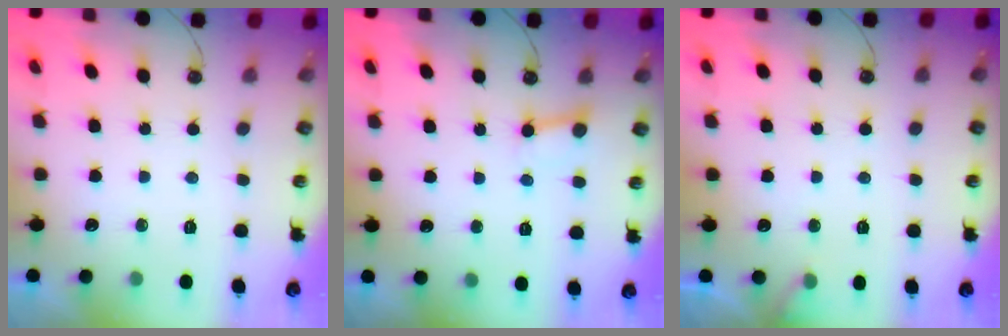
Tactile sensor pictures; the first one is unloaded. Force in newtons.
{"total": 3.8, "press": 3.7, "slide": 0.5}
{"total": 5.4, "press": 5.4, "slide": 0.4}